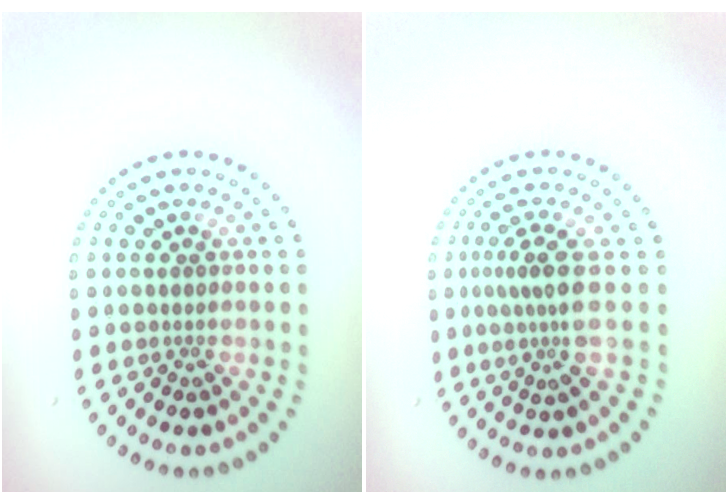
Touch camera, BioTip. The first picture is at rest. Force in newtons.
{"total": 3.2, "press": 2.2, "slide": 2.4}